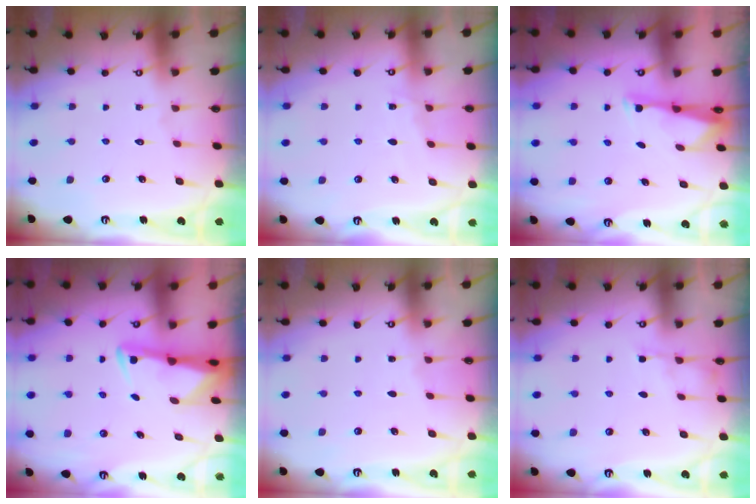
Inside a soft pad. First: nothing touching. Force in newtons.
{"total": 3.2, "press": 3.2, "slide": 0.5}
{"total": 2.9, "press": 2.8, "slide": 0.6}
{"total": 2.7, "press": 2.6, "slide": 0.5}
{"total": 2.3, "press": 2.3, "slide": 0.3}
{"total": 2.2, "press": 2.2, "slide": 0.3}